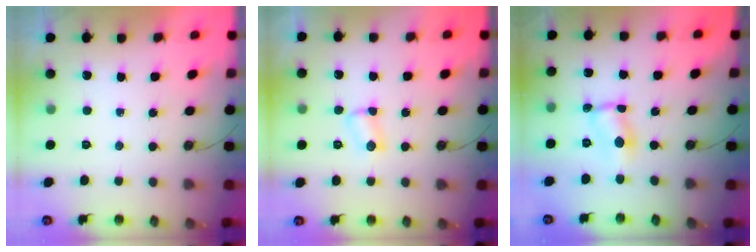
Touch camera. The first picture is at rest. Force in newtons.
{"total": 2.9, "press": 2.9, "slide": 0.5}
{"total": 2.9, "press": 2.9, "slide": 0.2}